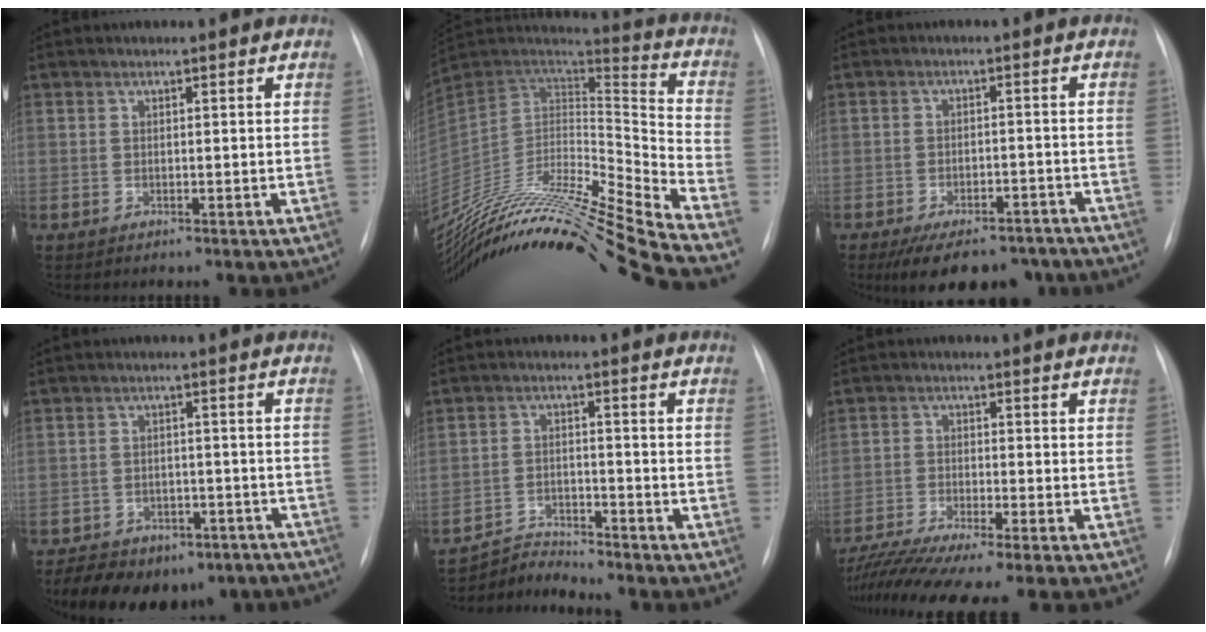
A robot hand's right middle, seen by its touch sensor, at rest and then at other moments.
{"total": 33.0, "force": [-28.1, -0.1, 17.2], "torque": [-0.278, -0.040, -0.460]}
{"total": 12.5, "force": [-9.8, 5.5, 5.6], "torque": [-0.089, 0.000, -0.131]}
{"total": 15.7, "force": [-11.5, 8.5, 6.5], "torque": [-0.122, 0.006, -0.141]}
{"total": 4.5, "force": [-4.2, -0.8, -1.4], "torque": [0.025, -0.011, -0.073]}
{"total": 11.1, "force": [-9.6, -0.9, 5.7], "torque": [-0.087, -0.022, -0.154]}